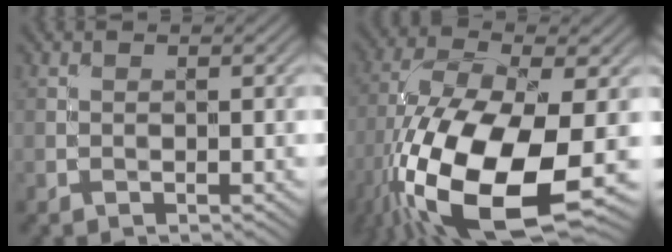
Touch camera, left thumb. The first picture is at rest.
{"total": 17.9, "force": [-6.6, 7.1, 15.1], "torque": [-0.325, -0.032, -0.118]}